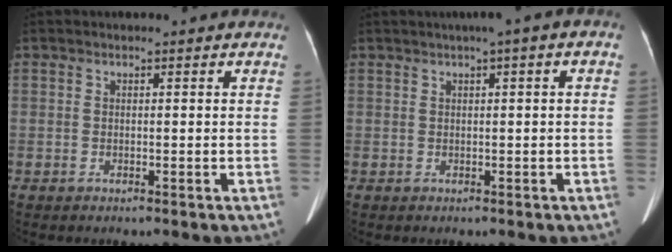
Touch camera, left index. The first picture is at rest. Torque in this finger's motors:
{"motor_torque": [0.43, -0.67, 0.07, 0.03]}